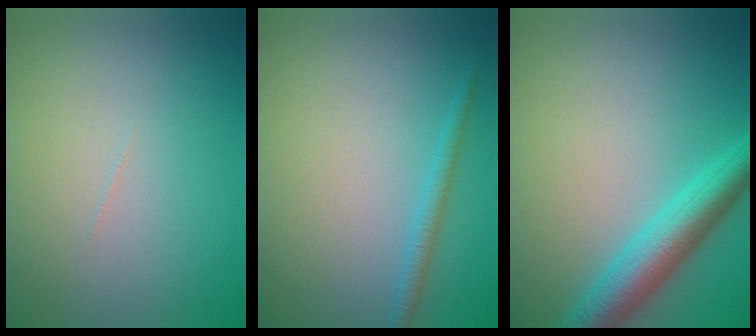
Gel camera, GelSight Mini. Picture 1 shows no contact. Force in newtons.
{"total": 1.5, "press": 1.5, "slide": 0.1}
{"total": 5.4, "press": 5.4, "slide": 0.2}